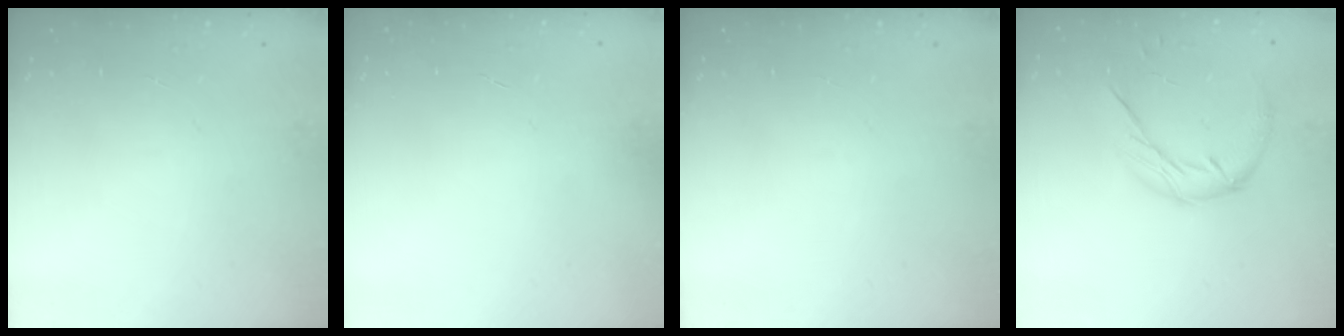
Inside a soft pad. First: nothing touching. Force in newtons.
{"total": 0.0}
{"total": 0.0}
{"total": 9.9, "press": 9.9, "slide": 0.3}